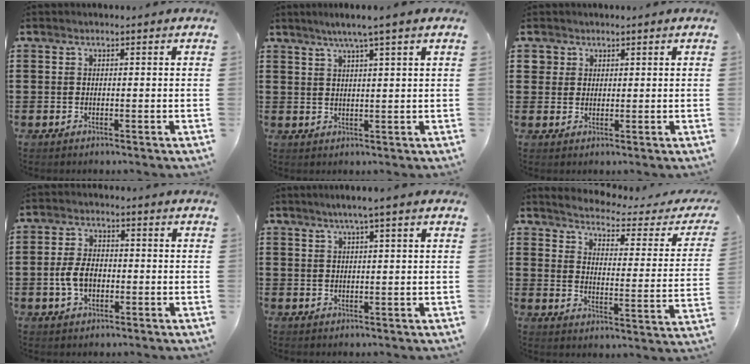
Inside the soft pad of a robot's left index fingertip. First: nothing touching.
{"total": 3.6, "force": [2.5, -0.6, 2.5], "torque": [-0.055, -0.002, 0.042]}
{"total": 2.4, "force": [1.4, 1.9, 0.1], "torque": [-0.012, 0.008, 0.027]}
{"total": 4.9, "force": [-1.1, 3.0, 3.8], "torque": [-0.091, -0.001, -0.026]}
{"total": 2.3, "force": [1.4, -0.3, 1.8], "torque": [-0.036, 0.000, 0.023]}
{"total": 2.6, "force": [2.4, -0.1, 1.0], "torque": [-0.039, -0.028, 0.031]}